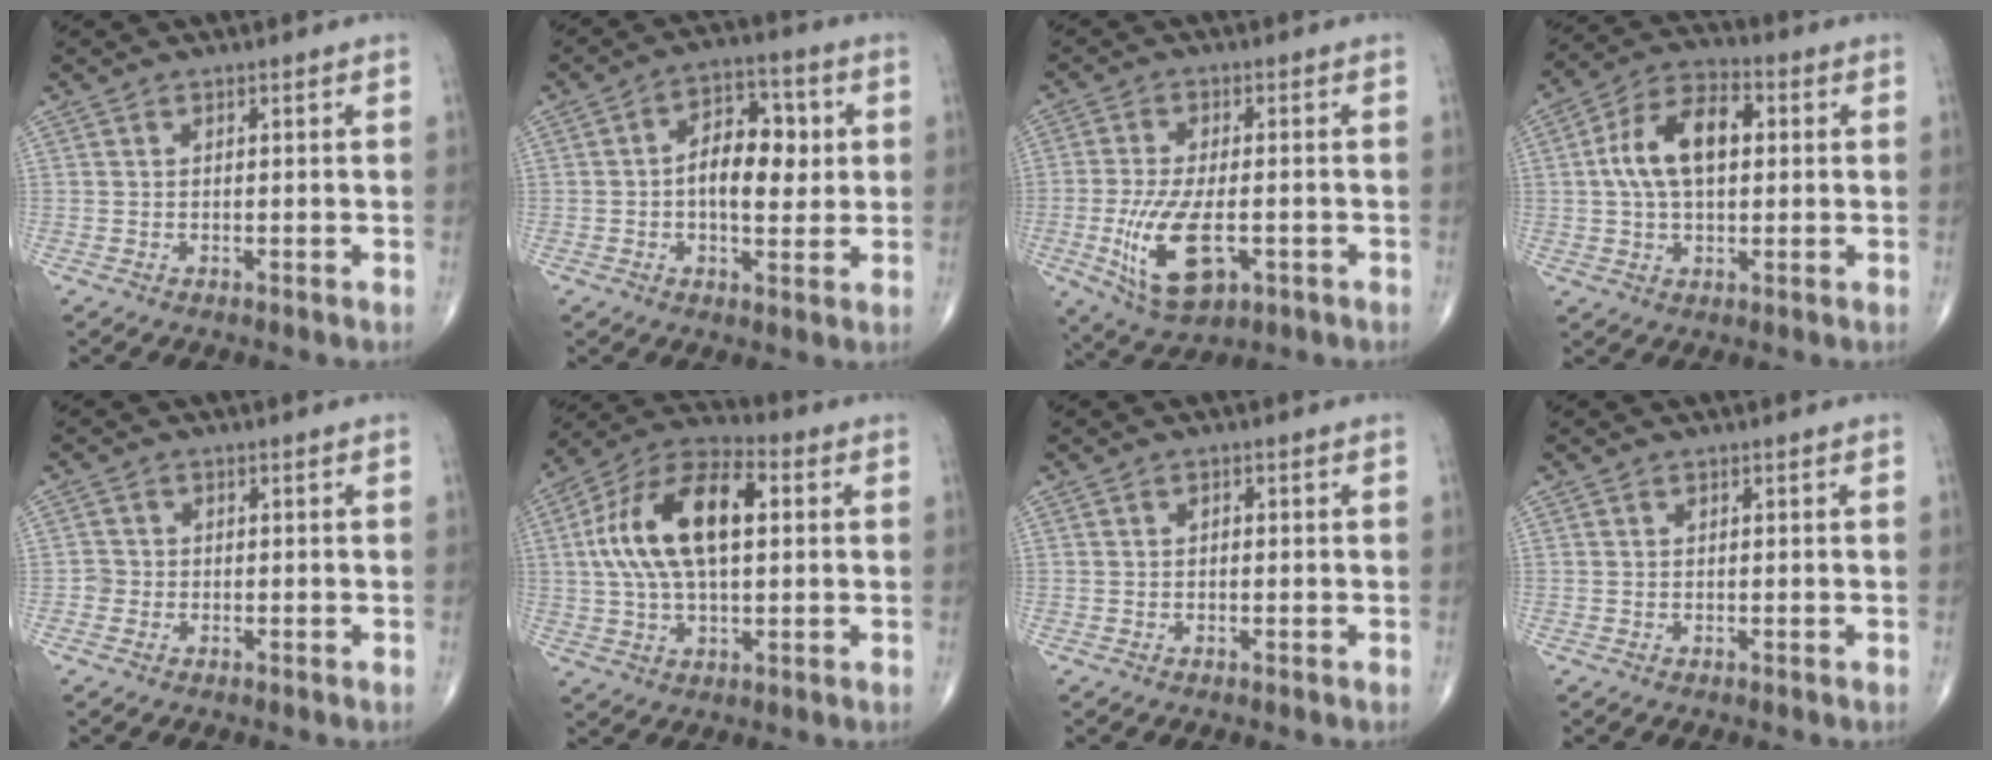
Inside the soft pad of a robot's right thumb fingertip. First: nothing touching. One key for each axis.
{"total": 11.1, "fx": 0.8, "fy": 6.3, "fz": 9.1, "tx": -0.116, "ty": 0.014, "tz": 0.009}
{"total": 12.5, "fx": -3.3, "fy": 5.7, "fz": 10.6, "tx": -0.206, "ty": -0.005, "tz": -0.047}
{"total": 12.8, "fx": 1.7, "fy": 7.3, "fz": 10.3, "tx": -0.182, "ty": 0.026, "tz": 0.023}
{"total": 1.5, "fx": -0.5, "fy": 1.4, "fz": 0.1, "tx": 0.007, "ty": 0.006, "tz": -0.015}
{"total": 18.3, "fx": 3.0, "fy": 9.2, "fz": 15.5, "tx": -0.285, "ty": 0.030, "tz": 0.046}
{"total": 0.8, "fx": 0.0, "fy": 0.5, "fz": 0.7, "tx": -0.013, "ty": 0.002, "tz": 0.000}
{"total": 0.0}